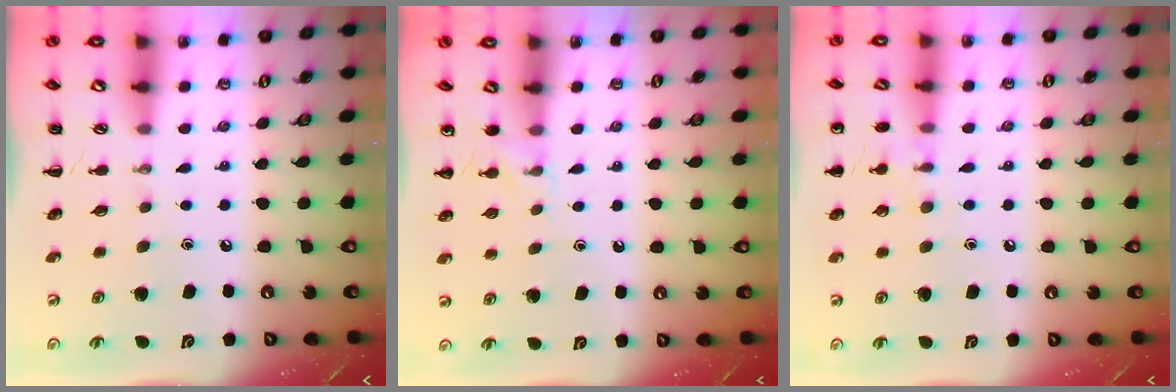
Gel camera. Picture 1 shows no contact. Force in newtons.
{"total": 5.3, "press": 5.0, "slide": 1.7}
{"total": 7.5, "press": 7.2, "slide": 2.2}